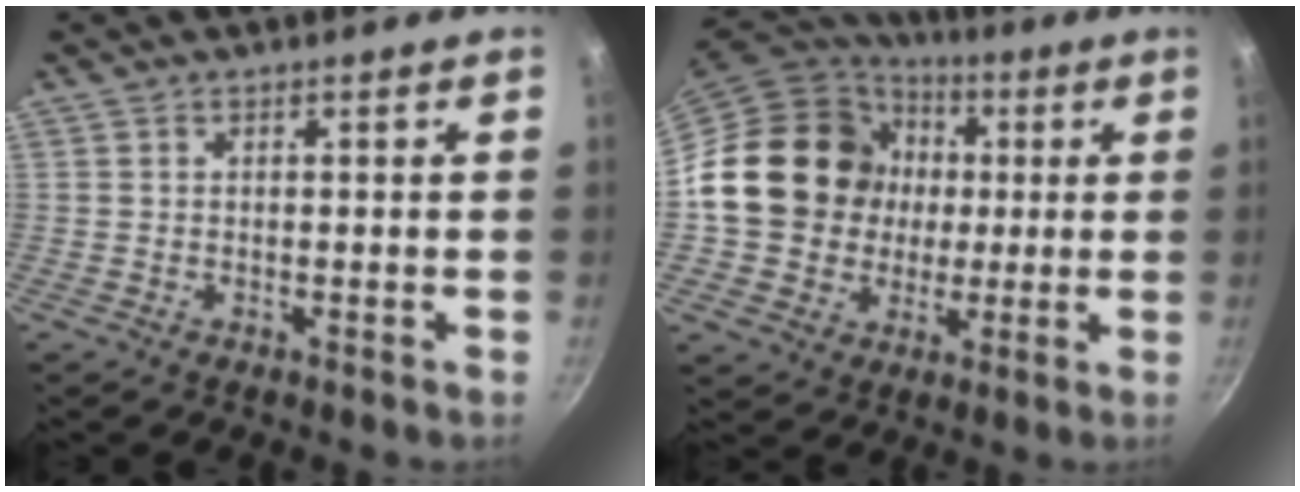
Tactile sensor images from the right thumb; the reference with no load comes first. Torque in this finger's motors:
{"motor_torque": [1.70, 3.31, 1.04, -0.82, 0.16]}